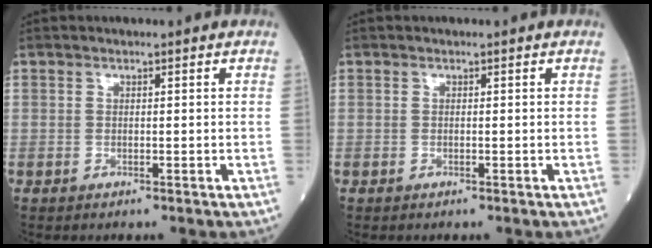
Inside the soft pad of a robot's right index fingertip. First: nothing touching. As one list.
[{"total": 0.0}]